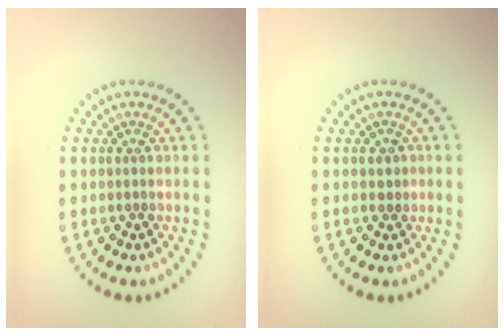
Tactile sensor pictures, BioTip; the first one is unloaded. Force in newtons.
{"total": 0.9, "press": 0.8, "slide": 0.1}